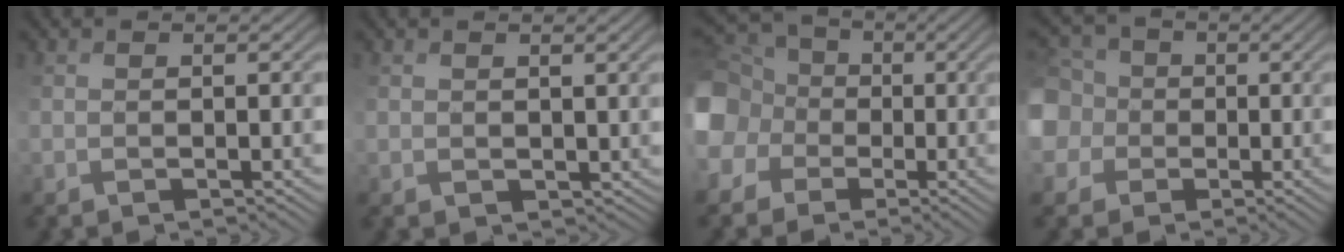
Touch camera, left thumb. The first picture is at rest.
{"total": 2.2, "force": [0.7, 2.0, 0.7], "torque": [-0.026, -0.005, 0.018]}
{"total": 14.0, "force": [-0.9, 12.8, 5.5], "torque": [-0.204, 0.006, -0.052]}
{"total": 7.9, "force": [0.1, 7.4, 2.9], "torque": [-0.122, -0.001, -0.010]}